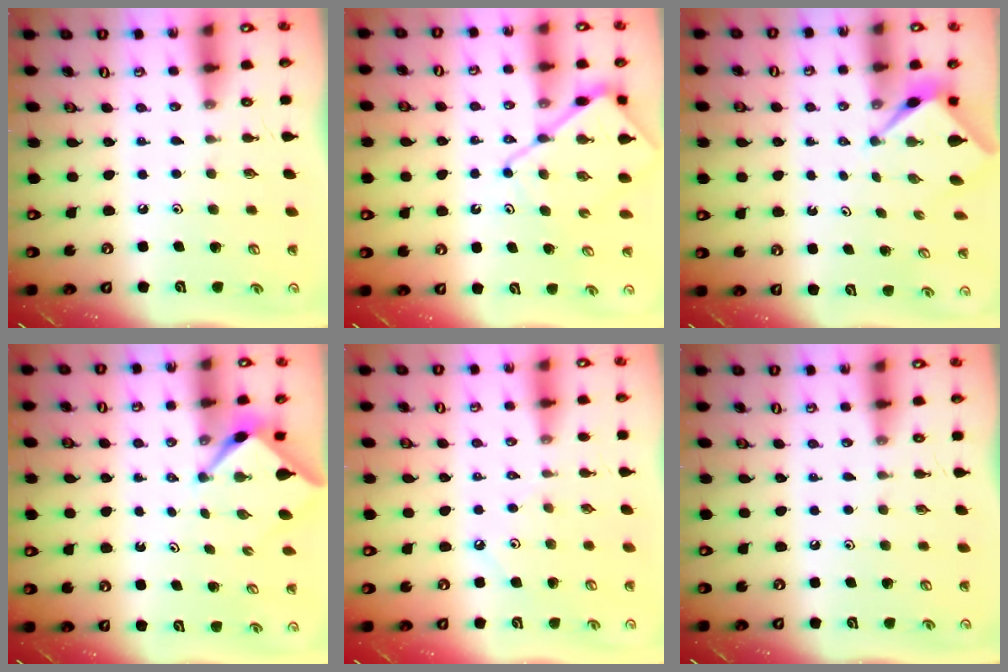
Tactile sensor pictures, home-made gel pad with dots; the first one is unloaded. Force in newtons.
{"total": 10.7, "press": 10.6, "slide": 1.0}
{"total": 2.7, "press": 2.7, "slide": 0.0}
{"total": 2.4, "press": 2.4, "slide": 0.3}
{"total": 2.2, "press": 2.2, "slide": 0.3}
{"total": 0.0}